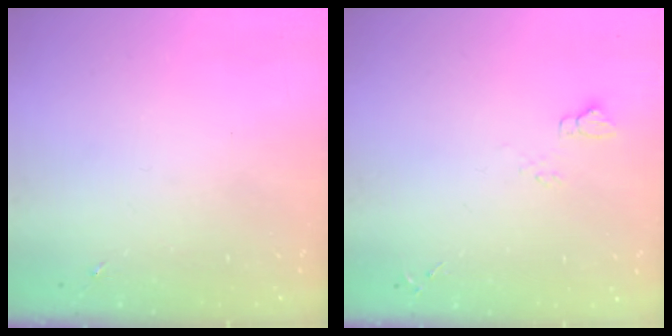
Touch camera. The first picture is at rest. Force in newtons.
{"total": 5.0, "press": 5.0, "slide": 0.6}